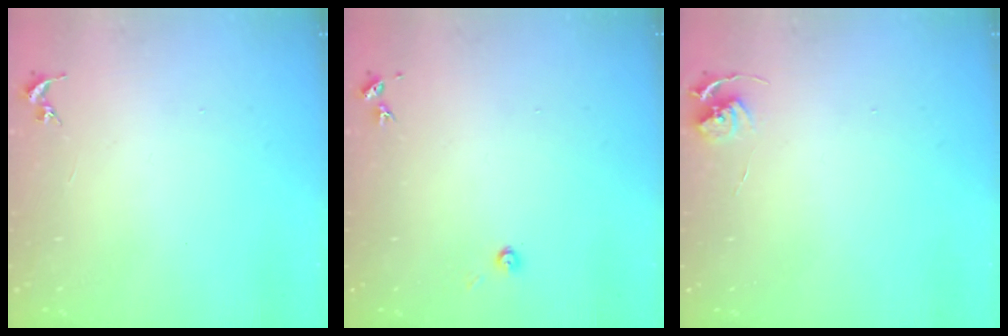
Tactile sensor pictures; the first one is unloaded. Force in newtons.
{"total": 3.5, "press": 3.5, "slide": 0.2}
{"total": 5.3, "press": 5.2, "slide": 0.6}